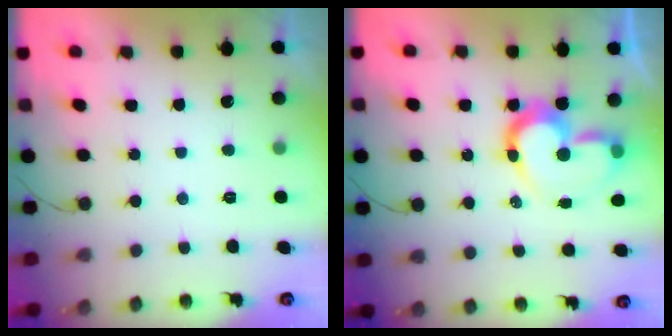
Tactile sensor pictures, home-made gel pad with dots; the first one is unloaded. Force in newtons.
{"total": 12.7, "press": 12.6, "slide": 1.5}